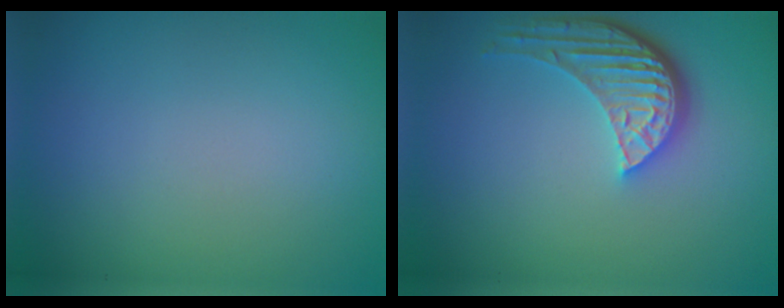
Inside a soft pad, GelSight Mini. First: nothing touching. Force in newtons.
{"total": 5.3, "press": 3.9, "slide": 3.5}